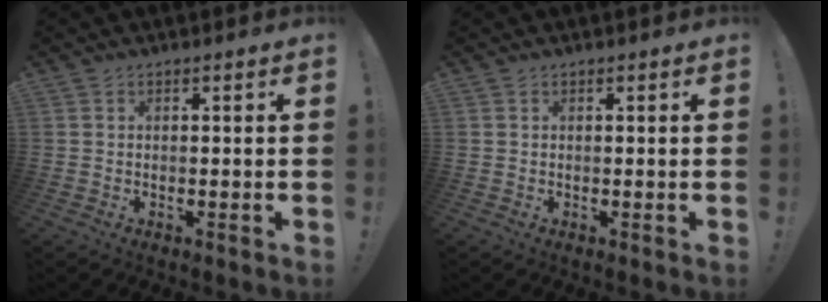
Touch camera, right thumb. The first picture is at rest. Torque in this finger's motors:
{"motor_torque": [-0.03, 0.07, -0.07, 0.03, 0.03]}